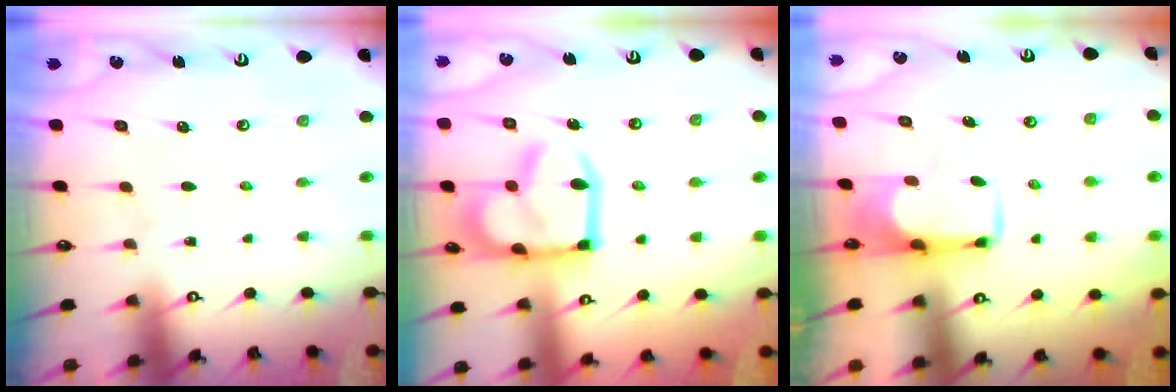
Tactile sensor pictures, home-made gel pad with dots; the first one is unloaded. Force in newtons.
{"total": 18.2, "press": 18.2, "slide": 1.0}
{"total": 1.4, "press": 1.3, "slide": 0.6}